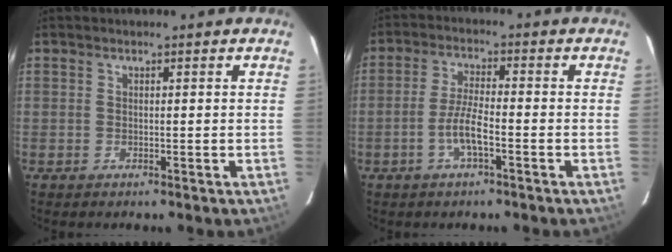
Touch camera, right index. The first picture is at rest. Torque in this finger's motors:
{"motor_torque": [0.99, -0.33, 0.54, 0.12]}